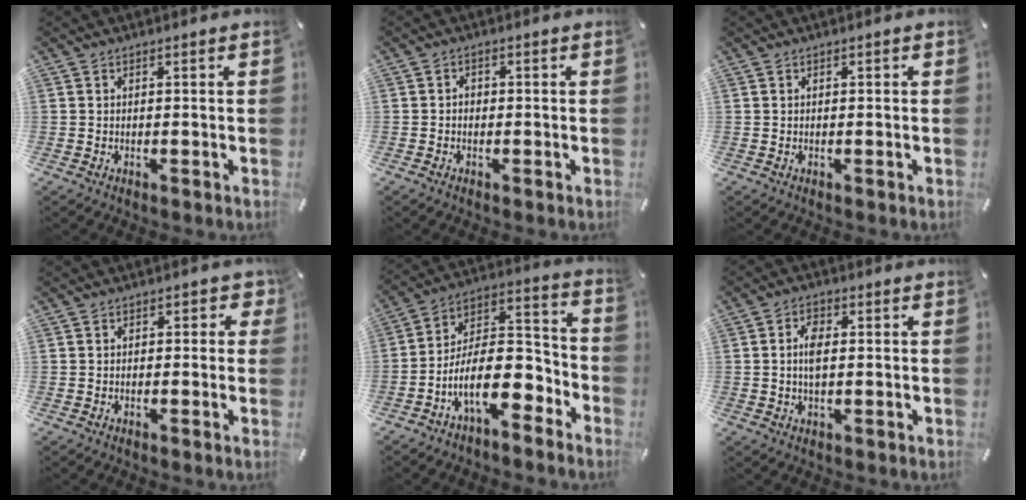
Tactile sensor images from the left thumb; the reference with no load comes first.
{"total": 1.2, "force": [-0.6, 0.9, 0.5], "torque": [-0.010, 0.004, -0.013]}
{"total": 0.0}
{"total": 2.1, "force": [-0.1, 1.5, 1.4], "torque": [-0.014, 0.000, -0.007]}
{"total": 16.2, "force": [-7.1, 7.8, 12.3], "torque": [-0.223, 0.011, -0.118]}
{"total": 4.7, "force": [0.2, 2.8, 3.8], "torque": [-0.076, 0.002, 0.000]}